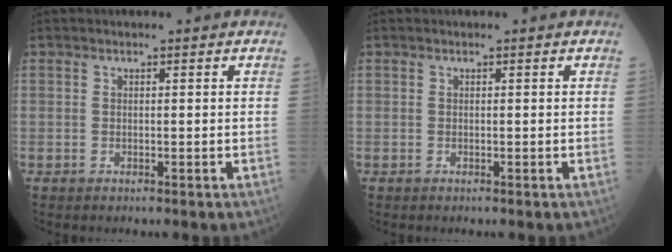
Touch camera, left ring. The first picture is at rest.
{"total": 0.0}